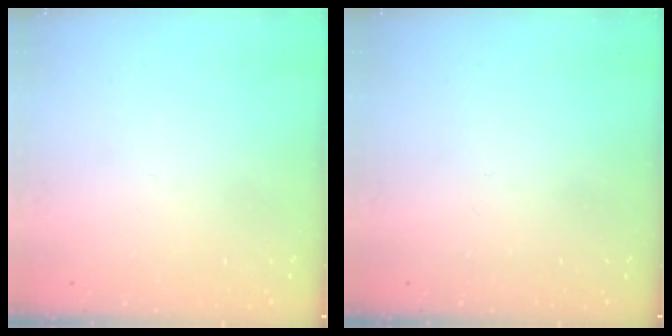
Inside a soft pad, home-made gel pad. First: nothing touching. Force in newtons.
{"total": 0.0}